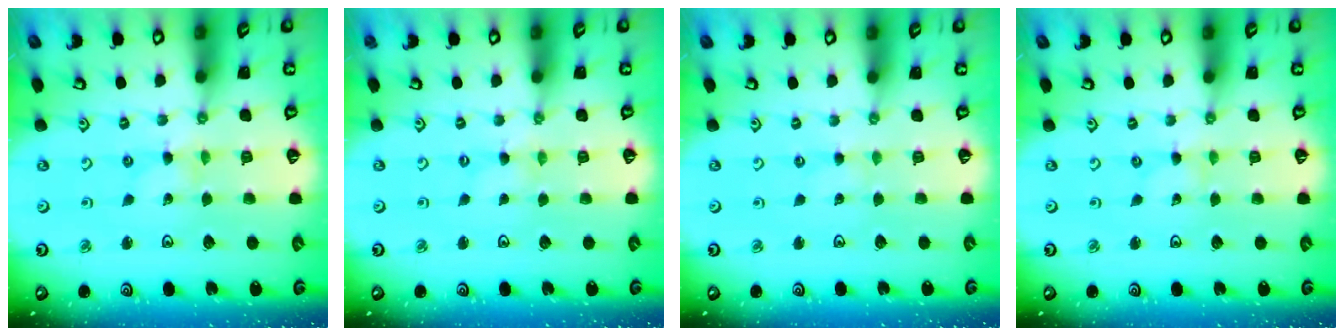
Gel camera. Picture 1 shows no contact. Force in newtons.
{"total": 0.0}
{"total": 0.0}
{"total": 0.0}